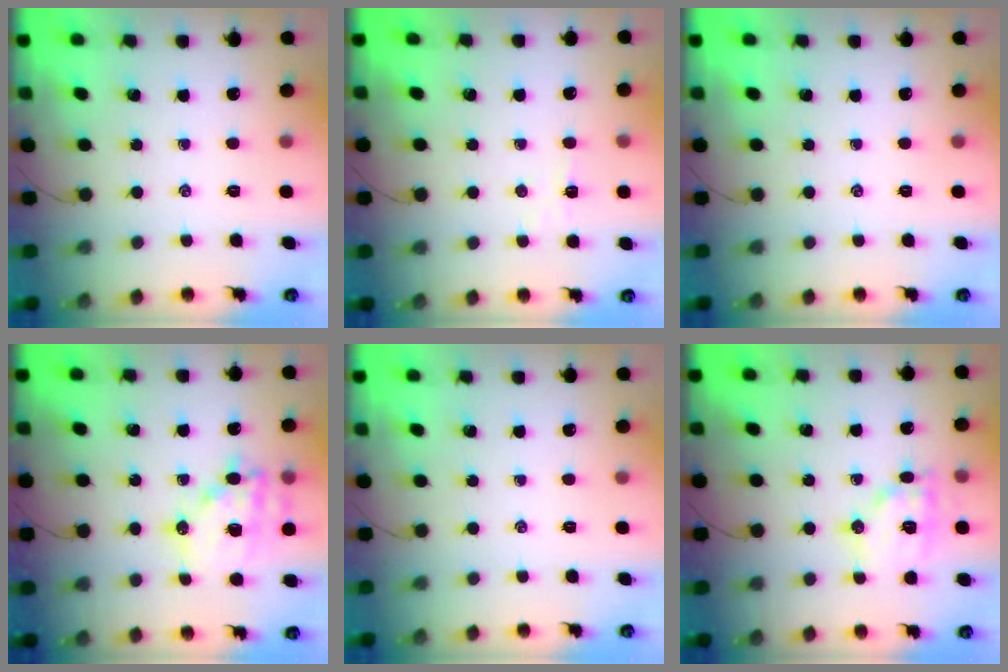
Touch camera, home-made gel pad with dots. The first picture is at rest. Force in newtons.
{"total": 2.9, "press": 2.7, "slide": 0.8}
{"total": 0.0}
{"total": 15.8, "press": 15.4, "slide": 3.4}
{"total": 0.0}
{"total": 12.7, "press": 12.7, "slide": 1.0}